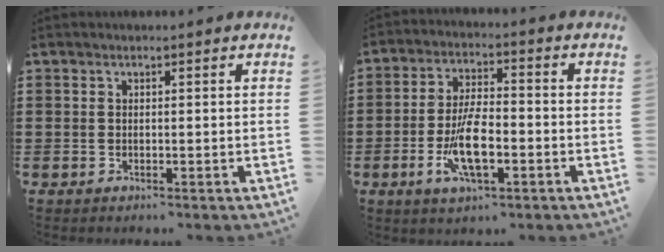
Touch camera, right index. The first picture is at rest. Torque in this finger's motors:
{"motor_torque": [1.88, 0.25, 0.61, 0.21]}